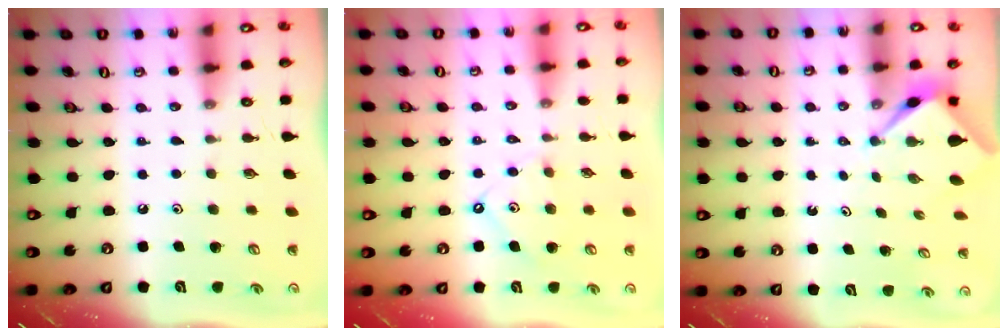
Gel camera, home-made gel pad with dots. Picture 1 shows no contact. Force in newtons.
{"total": 7.2, "press": 7.2, "slide": 0.9}
{"total": 2.7, "press": 2.7, "slide": 0.1}